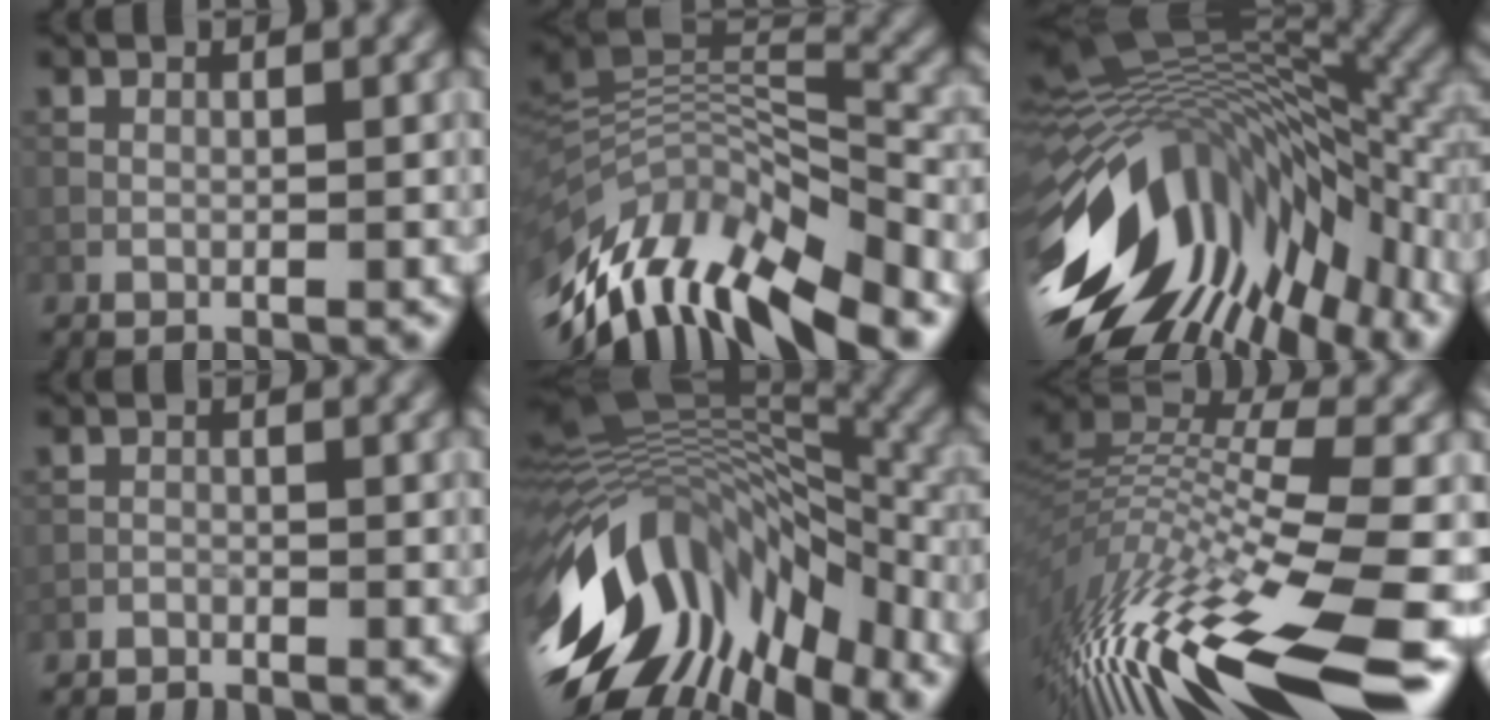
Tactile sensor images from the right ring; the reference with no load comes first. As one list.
[{"total": 13.2, "force": [-7.1, 4.9, 10.0], "torque": [-0.187, 0.011, -0.119]}, {"total": 16.2, "force": [-5.2, 7.8, 13.2], "torque": [-0.233, 0.014, -0.108]}, {"total": 1.5, "force": [-1.5, 0.3, 0.0], "torque": [0.002, 0.000, -0.032]}, {"total": 15.2, "force": [-5.8, 7.9, 11.6], "torque": [-0.218, 0.018, -0.111]}, {"total": 15.3, "force": [-6.3, 3.8, 13.5], "torque": [-0.266, 0.011, -0.113]}]